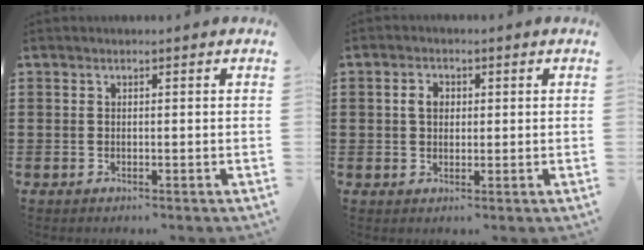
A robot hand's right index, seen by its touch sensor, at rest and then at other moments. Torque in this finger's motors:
{"motor_torque": [0.42, -0.35, 0.12, 0.03]}